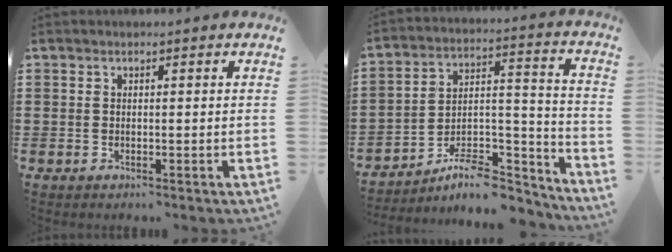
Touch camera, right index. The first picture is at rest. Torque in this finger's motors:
{"motor_torque": [-1.12, -0.39, 0.07, -0.07]}